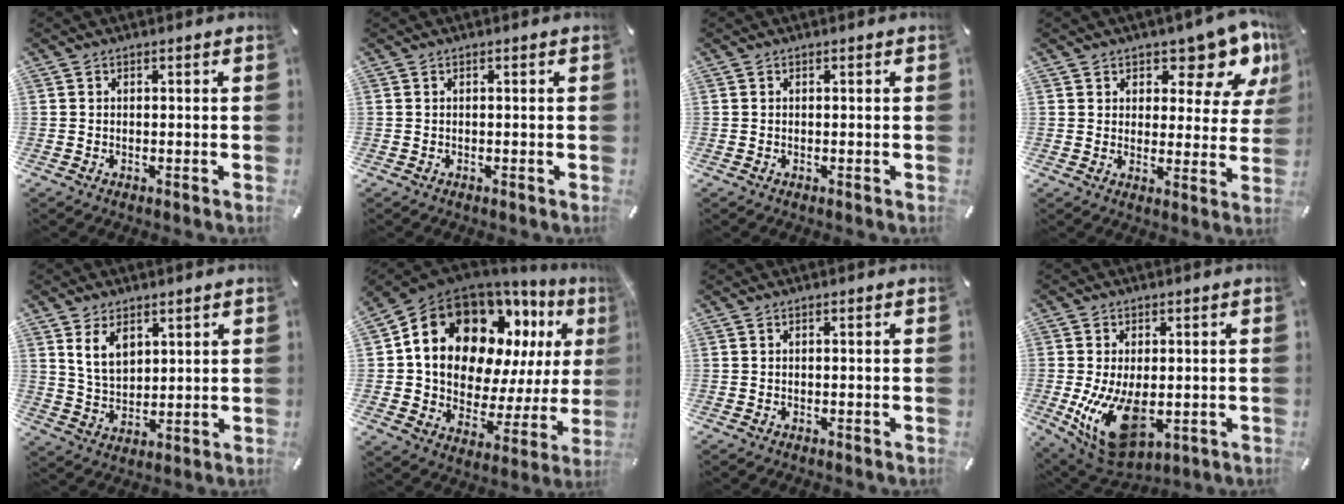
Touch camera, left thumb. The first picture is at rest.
{"total": 0.0}
{"total": 0.0}
{"total": 9.5, "force": [6.5, 5.2, 4.6], "torque": [-0.050, -0.049, 0.109]}
{"total": 7.2, "force": [4.0, 4.7, 3.7], "torque": [-0.087, -0.008, 0.072]}
{"total": 20.7, "force": [9.6, 14.5, 11.2], "torque": [-0.187, -0.072, 0.173]}
{"total": 0.0}
{"total": 14.1, "force": [-2.1, 8.3, 11.2], "torque": [-0.209, -0.016, -0.027]}